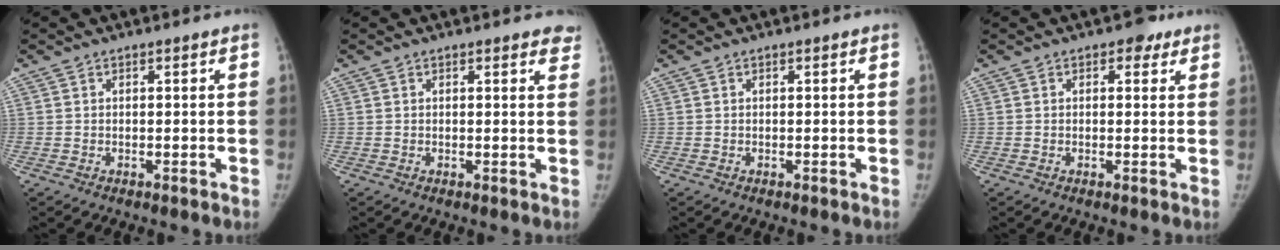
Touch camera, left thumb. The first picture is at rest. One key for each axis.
{"total": 2.9, "fx": 2.4, "fy": 1.1, "fz": 1.2, "tx": 0.010, "ty": -0.008, "tz": 0.013}
{"total": 0.0}
{"total": 2.8, "fx": 1.5, "fy": 1.9, "fz": 1.4, "tx": 0.003, "ty": -0.003, "tz": 0.014}